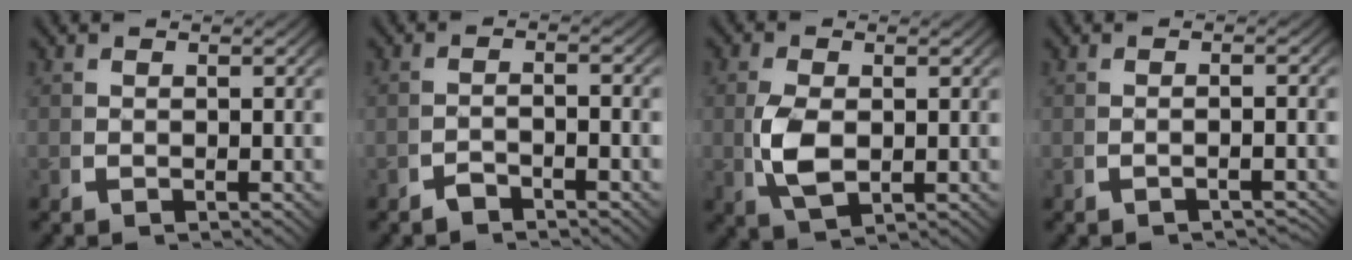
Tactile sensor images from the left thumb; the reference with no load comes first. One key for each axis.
{"total": 1.7, "fx": -1.6, "fy": 0.1, "fz": 0.7, "tx": -0.008, "ty": 0.006, "tz": -0.030}
{"total": 4.5, "fx": 0.0, "fy": 2.8, "fz": 3.6, "tx": -0.097, "ty": -0.016, "tz": 0.015}
{"total": 2.0, "fx": -1.8, "fy": 0.0, "fz": 0.8, "tx": -0.017, "ty": 0.007, "tz": -0.029}